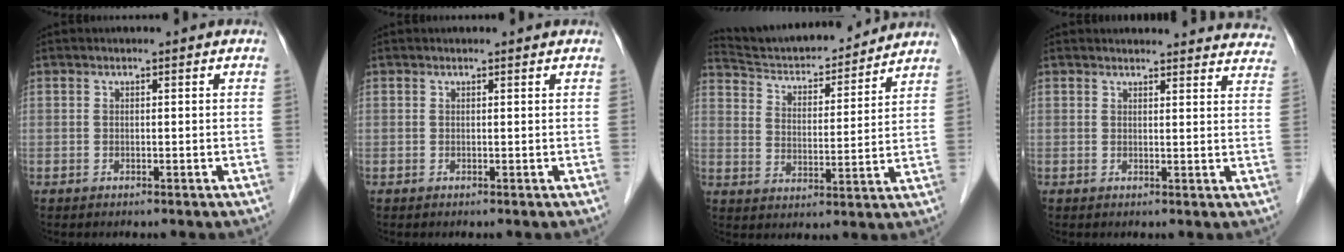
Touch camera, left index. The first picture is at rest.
{"total": 0.8, "force": [0.8, 0.2, 0.0], "torque": [-0.008, 0.002, 0.006]}
{"total": 17.1, "force": [16.2, 2.7, 4.7], "torque": [-0.077, 0.009, 0.248]}
{"total": 17.7, "force": [17.2, 3.3, 2.6], "torque": [-0.006, -0.044, 0.169]}